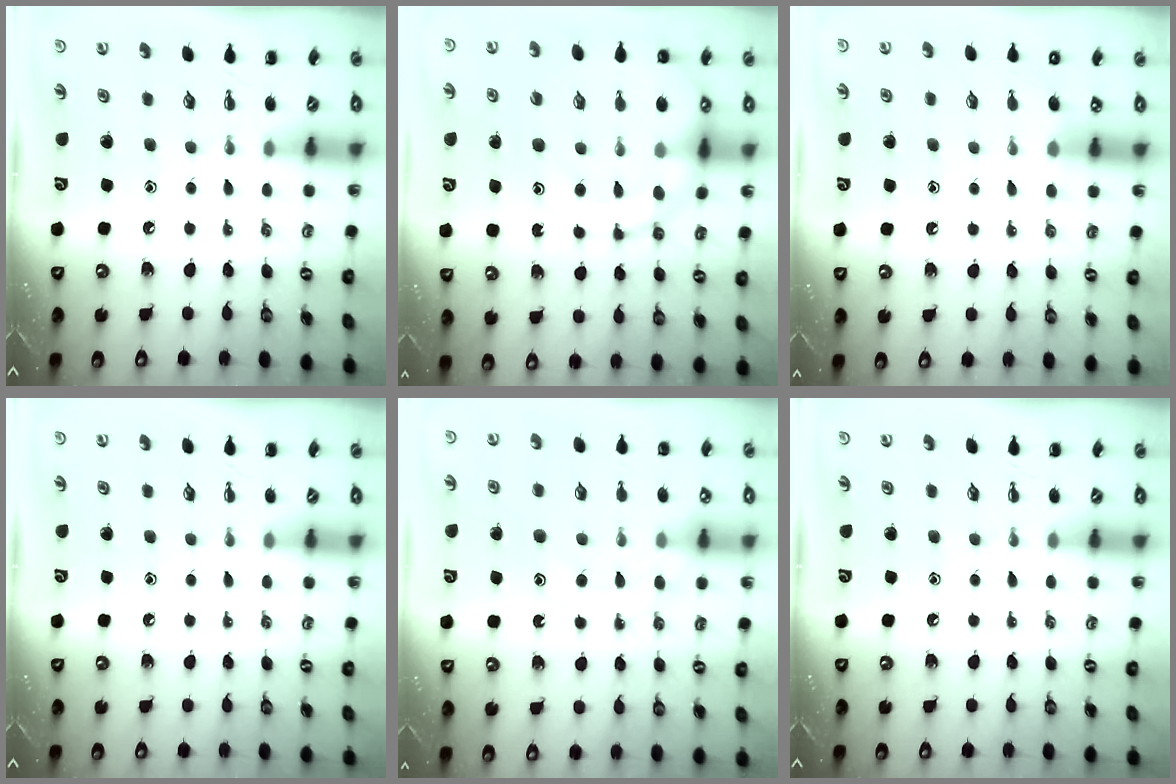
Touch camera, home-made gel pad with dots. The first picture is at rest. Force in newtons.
{"total": 18.9, "press": 18.6, "slide": 3.6}
{"total": 4.8, "press": 4.5, "slide": 1.6}
{"total": 0.0}
{"total": 12.8, "press": 12.7, "slide": 1.0}
{"total": 0.0}